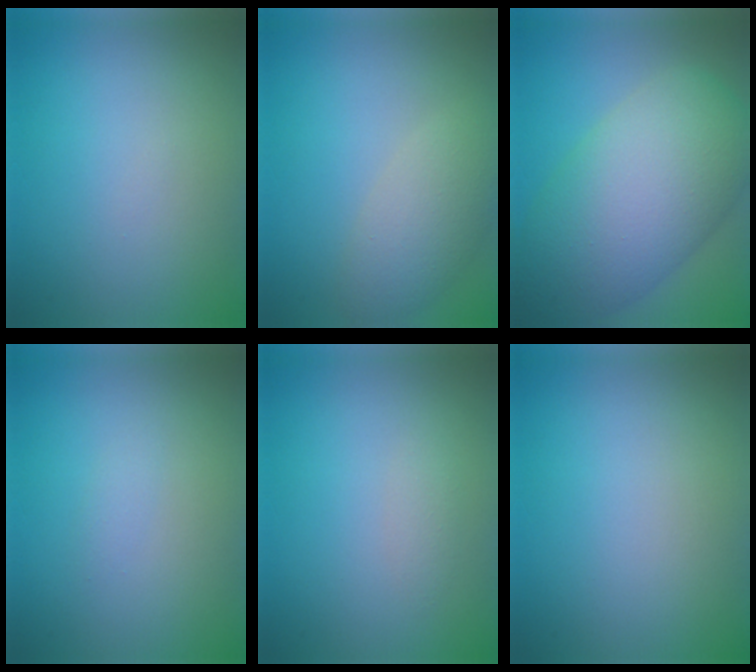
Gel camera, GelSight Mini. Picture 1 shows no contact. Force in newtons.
{"total": 3.9, "press": 3.9, "slide": 0.1}
{"total": 12.2, "press": 12.2, "slide": 0.5}
{"total": 0.6, "press": 0.6, "slide": 0.0}
{"total": 0.8, "press": 0.8, "slide": 0.0}
{"total": 0.0}